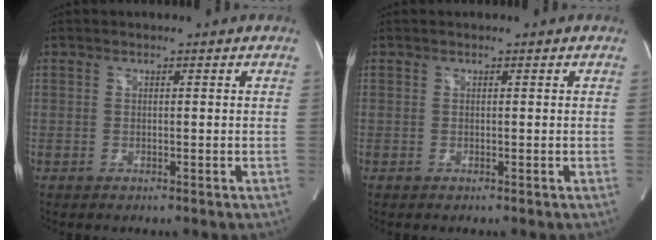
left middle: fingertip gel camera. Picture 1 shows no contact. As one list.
[{"total": 0.0}]